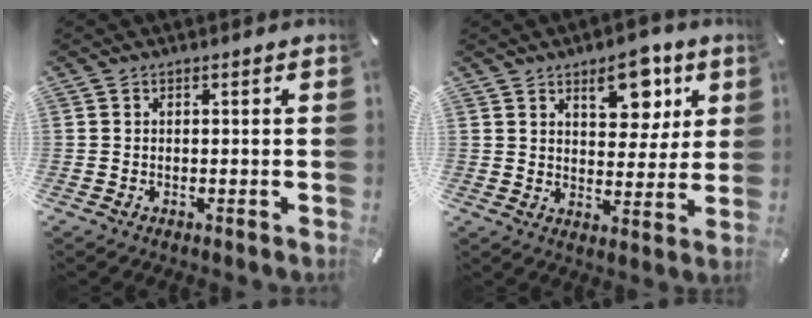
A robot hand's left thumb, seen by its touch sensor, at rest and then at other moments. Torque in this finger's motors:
{"motor_torque": [0.43, 0.15, 0.64, -0.65, 0.20]}